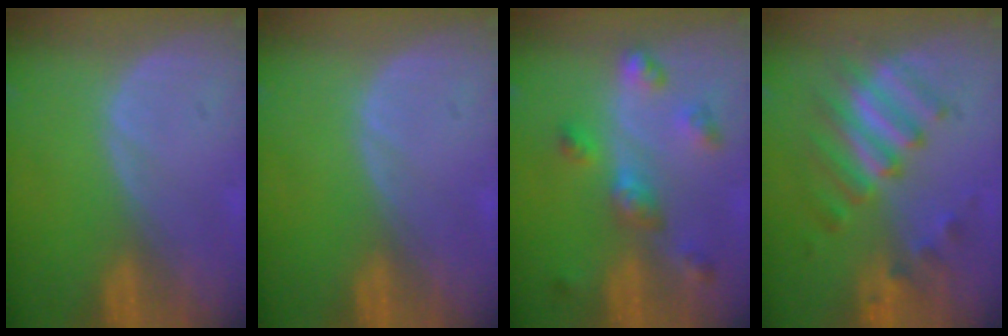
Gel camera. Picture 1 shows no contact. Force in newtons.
{"total": 0.0}
{"total": 6.5, "press": 5.8, "slide": 2.8}
{"total": 7.6, "press": 7.5, "slide": 1.0}